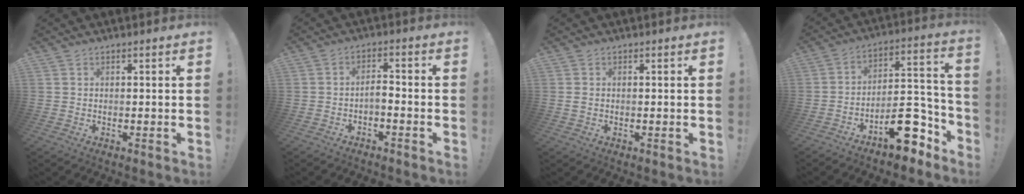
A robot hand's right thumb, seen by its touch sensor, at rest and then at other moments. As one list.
[{"total": 3.4, "force": [-2.2, 1.2, 2.3], "torque": [-0.044, 0.002, -0.043]}, {"total": 1.0, "force": [0.0, 0.7, 0.7], "torque": [-0.014, 0.004, 0.001]}, {"total": 16.0, "force": [-10.2, 7.6, 9.7], "torque": [-0.097, 0.075, -0.159]}]